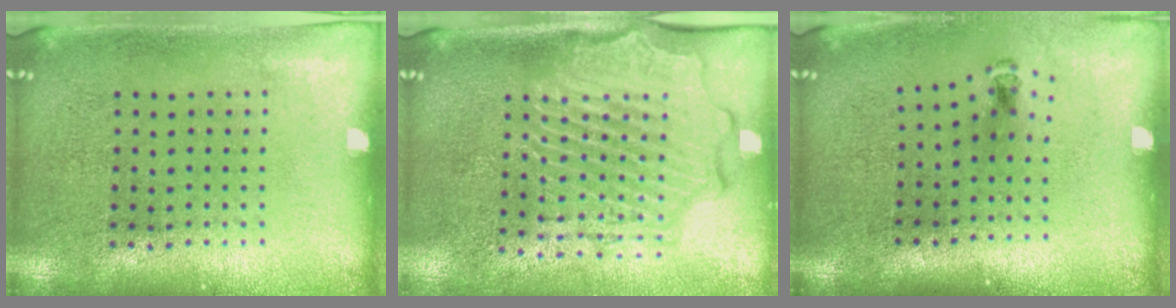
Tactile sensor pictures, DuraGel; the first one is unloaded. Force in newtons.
{"total": 2.4, "press": 2.2, "slide": 0.9}
{"total": 0.5, "press": 0.3, "slide": 0.4}